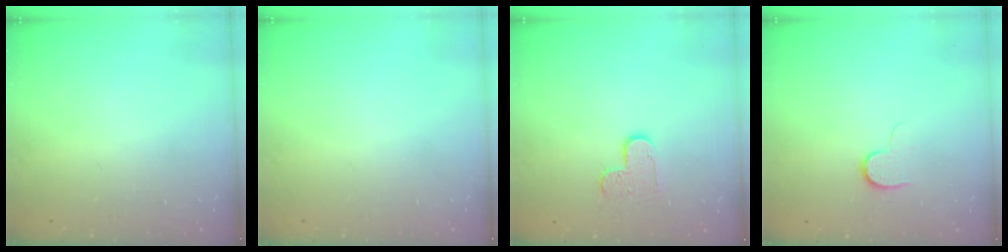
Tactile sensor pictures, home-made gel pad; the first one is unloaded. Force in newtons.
{"total": 0.0}
{"total": 5.5, "press": 5.5, "slide": 0.5}
{"total": 5.3, "press": 5.3, "slide": 0.5}